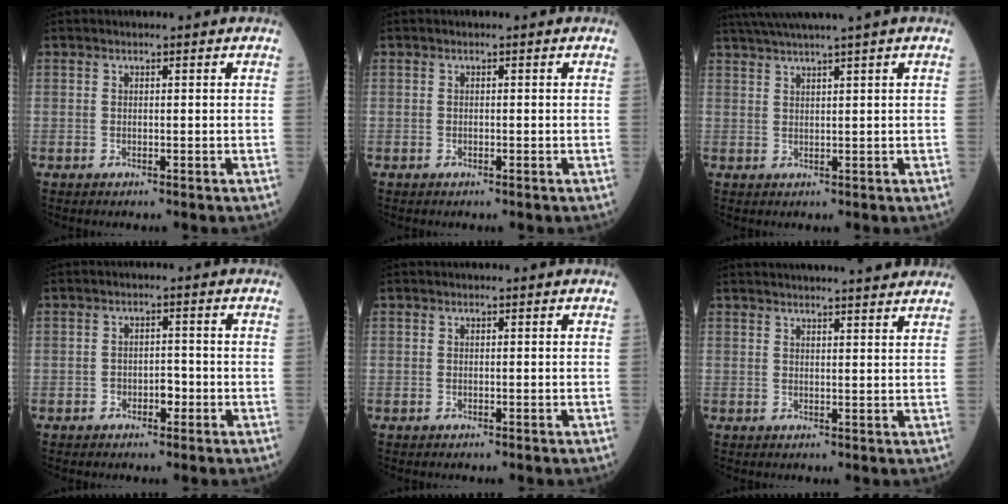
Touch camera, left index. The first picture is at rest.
{"total": 0.0}
{"total": 6.7, "force": [5.2, -1.7, 3.8], "torque": [-0.056, 0.023, 0.089]}
{"total": 2.5, "force": [-1.2, 1.4, 1.7], "torque": [-0.021, 0.007, -0.020]}
{"total": 0.0}
{"total": 10.7, "force": [9.9, 0.5, 4.2], "torque": [-0.060, 0.015, 0.113]}